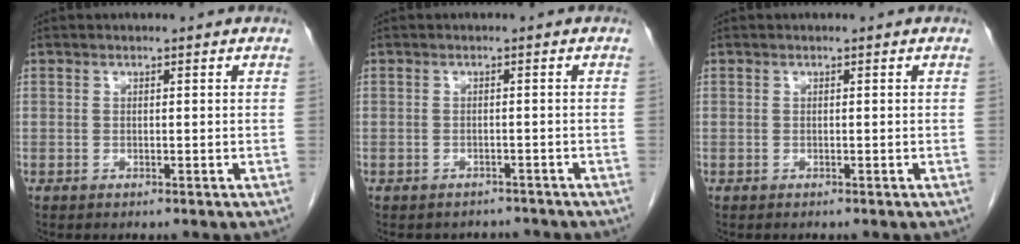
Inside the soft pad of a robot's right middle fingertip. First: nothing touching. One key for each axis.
{"total": 4.1, "fx": -3.7, "fy": 1.8, "fz": 0.1, "tx": -0.004, "ty": 0.006, "tz": -0.045}
{"total": 0.0}